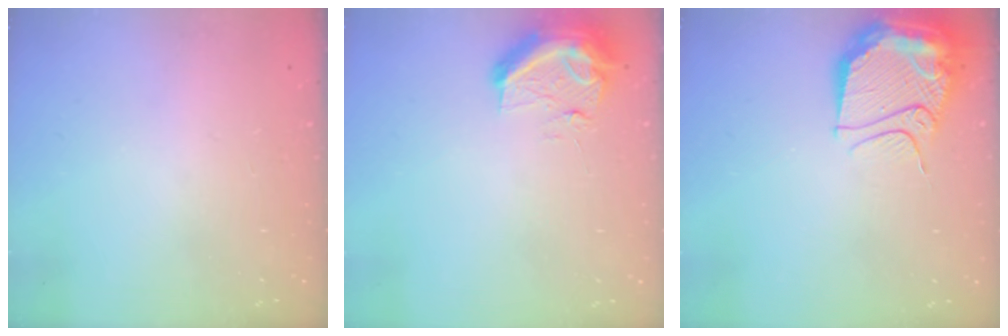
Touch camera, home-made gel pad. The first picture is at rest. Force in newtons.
{"total": 14.4, "press": 11.8, "slide": 8.4}
{"total": 14.2, "press": 14.2, "slide": 1.4}